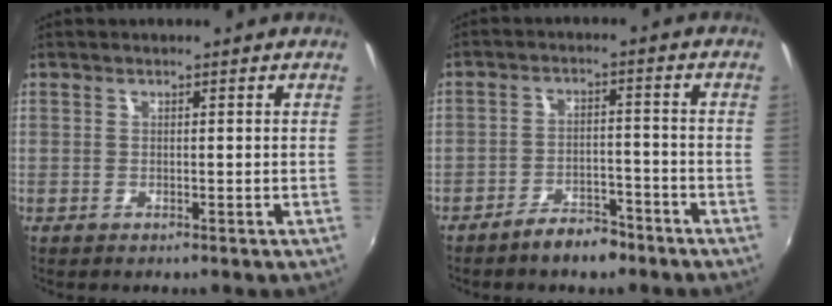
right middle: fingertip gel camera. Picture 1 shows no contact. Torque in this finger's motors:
{"motor_torque": [0.94, -0.86, 0.09, 0.04]}